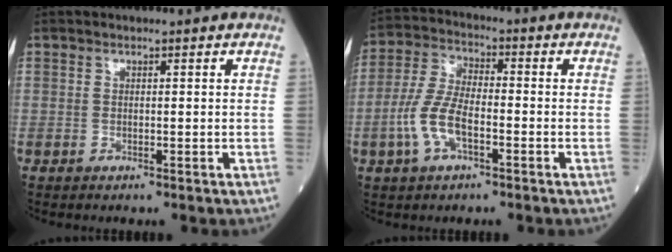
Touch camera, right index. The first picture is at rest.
{"total": 8.1, "force": [-2.7, 3.3, 6.9], "torque": [-0.161, 0.007, -0.053]}